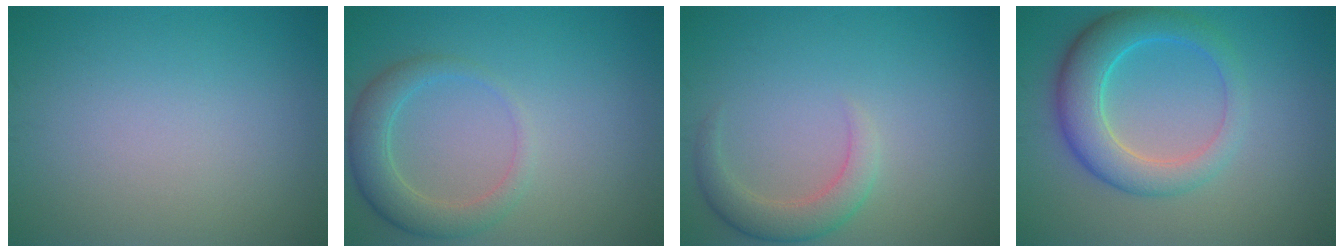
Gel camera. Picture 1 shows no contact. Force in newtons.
{"total": 3.6, "press": 3.5, "slide": 0.5}
{"total": 2.9, "press": 2.9, "slide": 0.4}
{"total": 5.8, "press": 5.8, "slide": 0.5}